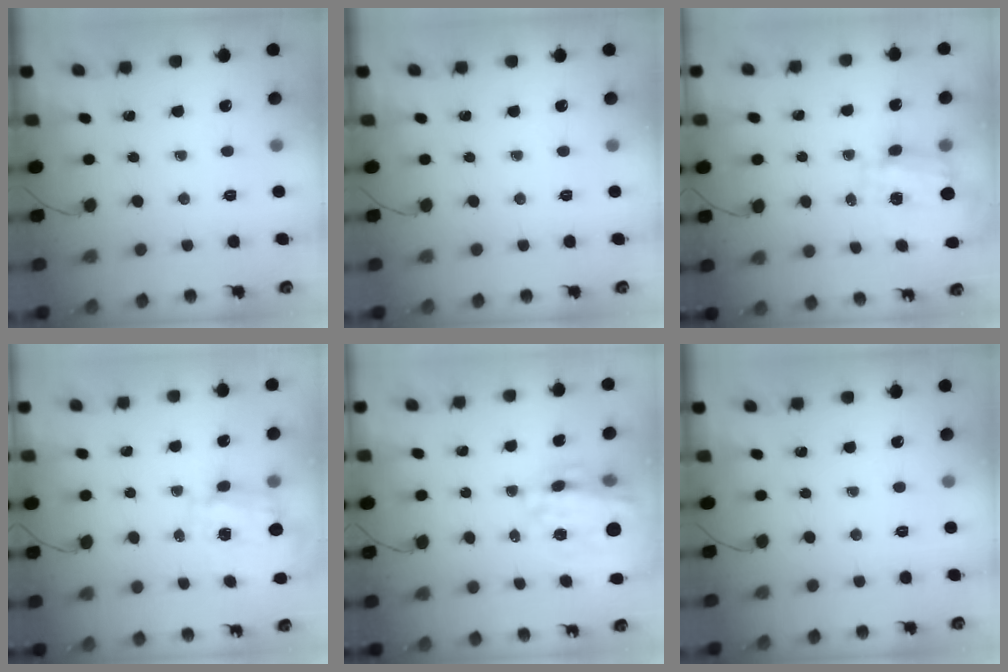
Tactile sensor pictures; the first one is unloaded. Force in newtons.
{"total": 0.0}
{"total": 3.3, "press": 3.1, "slide": 1.3}
{"total": 2.8, "press": 2.6, "slide": 1.2}
{"total": 23.5, "press": 23.0, "slide": 4.9}
{"total": 0.0}